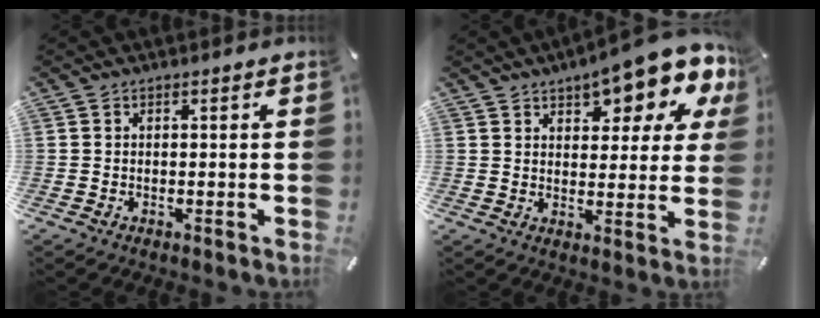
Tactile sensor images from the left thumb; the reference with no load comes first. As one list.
[{"total": 12.6, "force": [9.3, 4.6, 7.1], "torque": [-0.085, -0.070, 0.157]}]